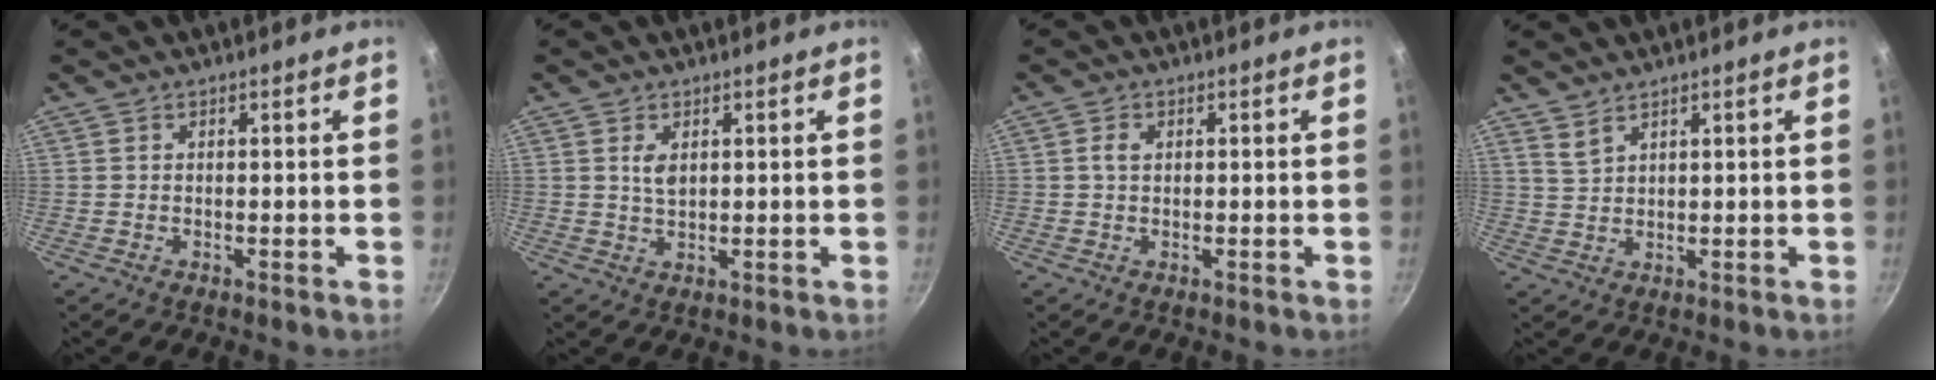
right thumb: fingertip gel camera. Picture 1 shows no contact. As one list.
[{"total": 2.8, "force": [0.9, 1.6, 2.2], "torque": [-0.036, -0.007, 0.018]}, {"total": 2.0, "force": [0.5, 1.4, 1.4], "torque": [-0.020, 0.004, 0.007]}, {"total": 2.5, "force": [2.0, 0.8, 1.1], "torque": [-0.022, -0.012, 0.045]}]